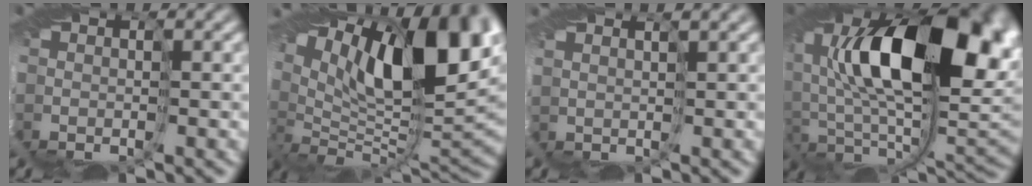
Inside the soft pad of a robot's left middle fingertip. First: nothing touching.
{"total": 12.8, "force": [5.5, 4.4, 10.6], "torque": [-0.153, 0.014, 0.091]}
{"total": 3.9, "force": [0.5, -3.2, -2.2], "torque": [0.039, -0.006, 0.005]}
{"total": 13.3, "force": [3.0, 6.7, 11.0], "torque": [-0.164, -0.011, 0.055]}